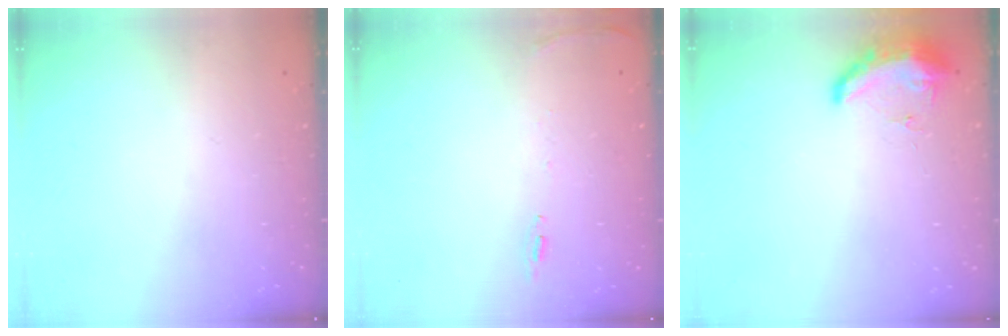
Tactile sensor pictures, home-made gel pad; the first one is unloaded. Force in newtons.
{"total": 6.1, "press": 6.0, "slide": 0.9}
{"total": 10.2, "press": 9.3, "slide": 4.2}